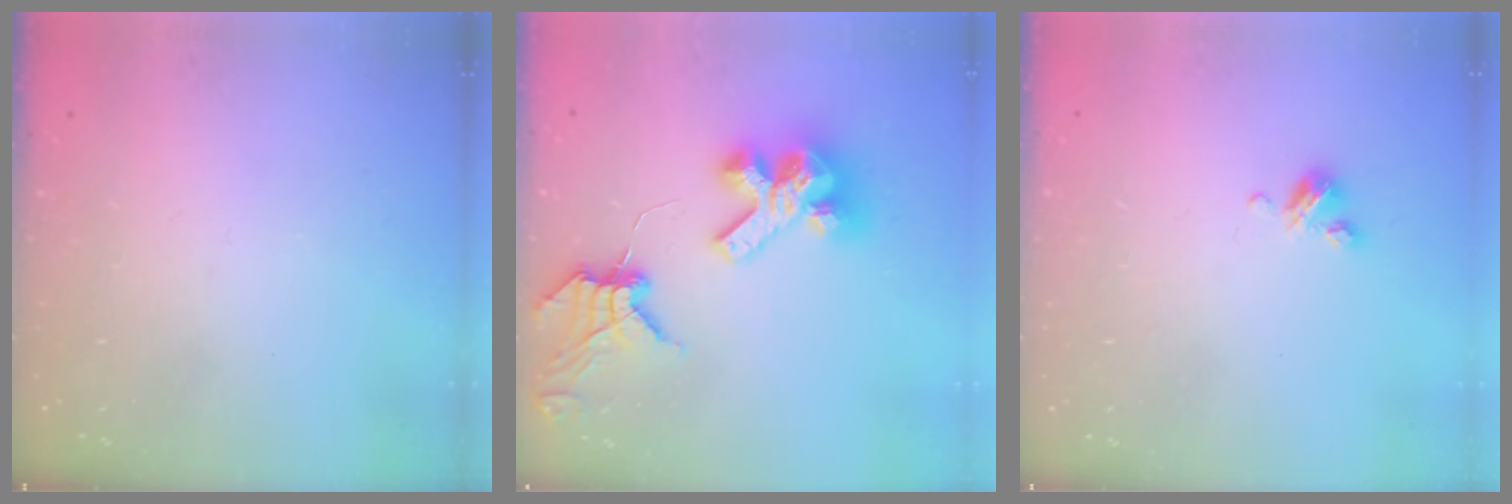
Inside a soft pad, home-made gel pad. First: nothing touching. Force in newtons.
{"total": 14.1, "press": 14.0, "slide": 1.7}
{"total": 4.0, "press": 4.0, "slide": 0.3}